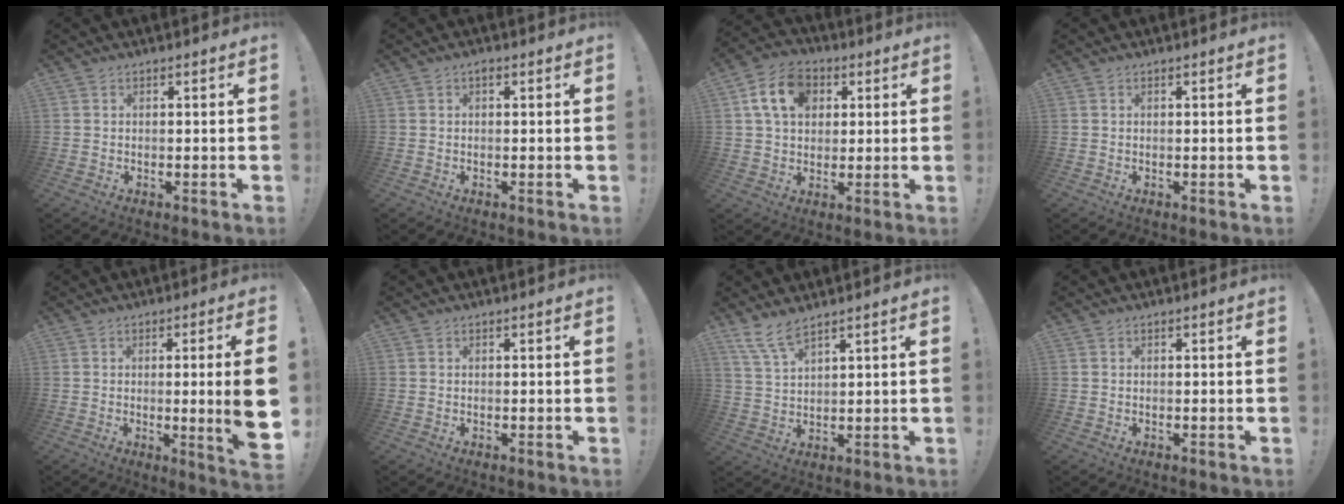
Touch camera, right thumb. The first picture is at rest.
{"total": 0.8, "force": [0.5, 0.4, 0.4], "torque": [-0.002, 0.001, 0.007]}
{"total": 12.8, "force": [4.3, 9.4, 7.5], "torque": [-0.118, 0.005, 0.084]}
{"total": 0.0}
{"total": 10.4, "force": [-0.3, -0.2, 10.4], "torque": [-0.149, -0.012, -0.008]}
{"total": 0.0}
{"total": 6.4, "force": [5.2, 1.4, 3.4], "torque": [-0.080, -0.021, 0.100]}
{"total": 0.0}